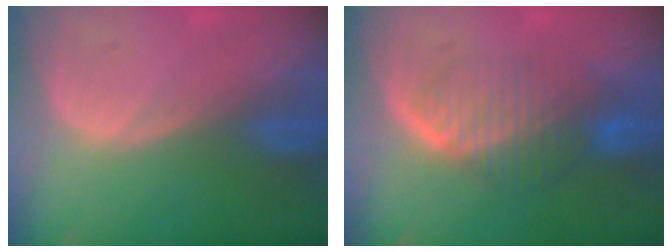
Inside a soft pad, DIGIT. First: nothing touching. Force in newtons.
{"total": 7.4, "press": 6.8, "slide": 3.0}